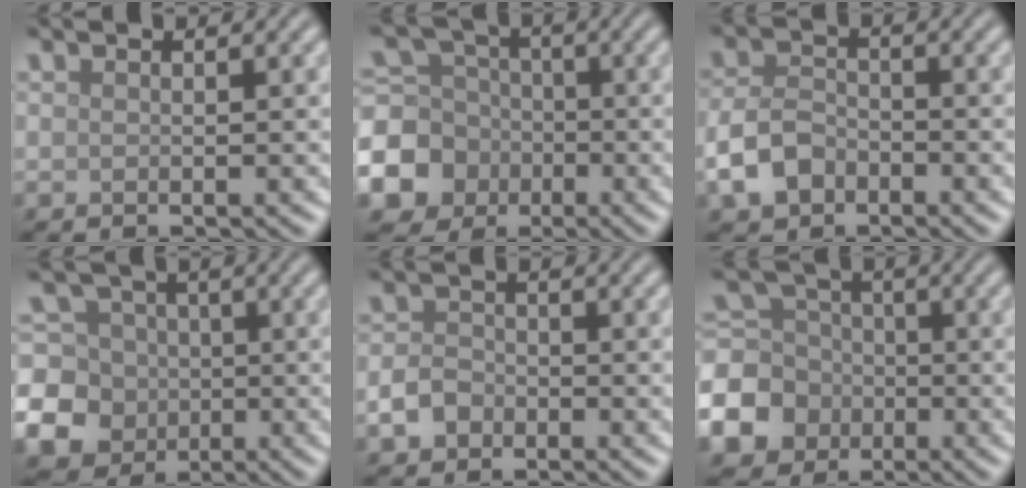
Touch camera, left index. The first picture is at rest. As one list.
[{"total": 9.1, "force": [-3.2, 8.1, 2.7], "torque": [-0.067, -0.017, -0.089]}, {"total": 4.2, "force": [-2.2, 2.8, 2.2], "torque": [-0.047, -0.001, -0.050]}, {"total": 16.8, "force": [-4.2, 15.8, 4.0], "torque": [-0.125, -0.023, -0.100]}, {"total": 2.5, "force": [-1.3, 1.8, 1.1], "torque": [-0.018, 0.002, -0.030]}, {"total": 9.2, "force": [-3.4, 8.0, 3.0], "torque": [-0.072, -0.016, -0.090]}]